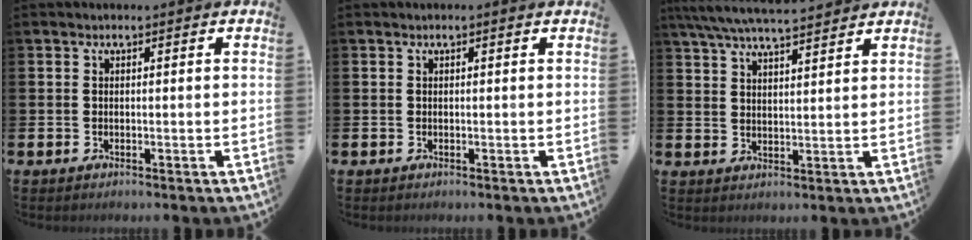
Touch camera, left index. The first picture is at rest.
{"total": 0.0}
{"total": 6.4, "force": [6.0, 0.7, 2.1], "torque": [-0.058, -0.025, 0.109]}